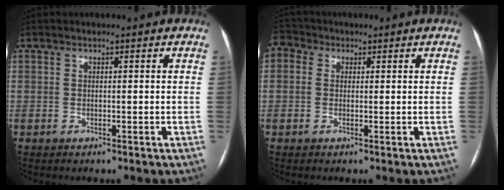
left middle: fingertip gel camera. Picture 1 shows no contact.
{"total": 3.4, "force": [1.2, 2.9, 1.4], "torque": [-0.040, 0.023, 0.022]}